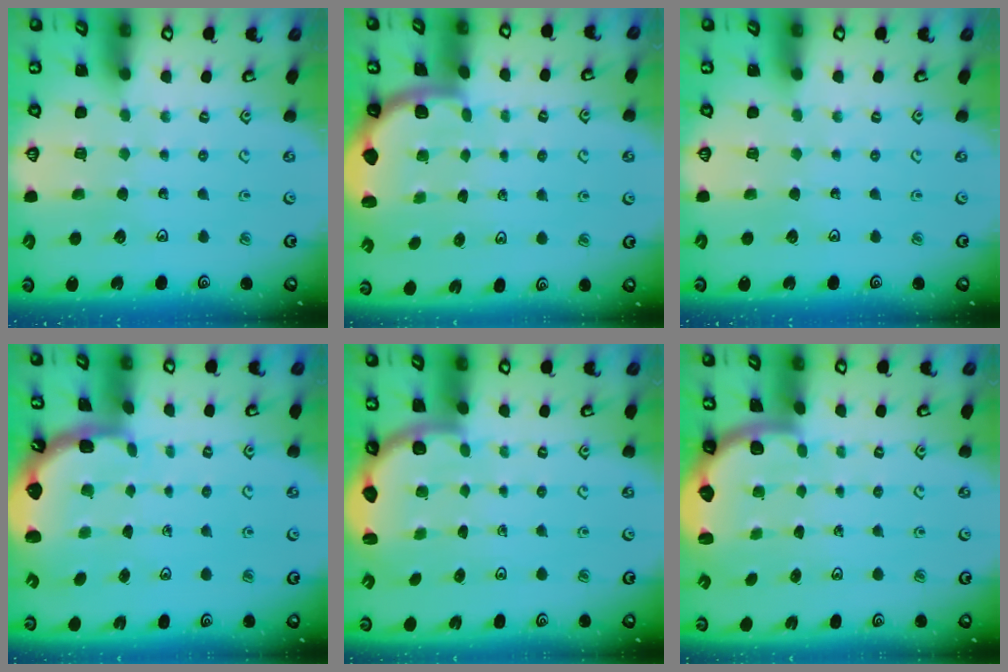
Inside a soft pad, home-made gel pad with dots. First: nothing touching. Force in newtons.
{"total": 1.8, "press": 1.7, "slide": 0.3}
{"total": 0.0}
{"total": 2.4, "press": 1.5, "slide": 1.9}
{"total": 3.4, "press": 2.7, "slide": 2.2}
{"total": 2.1, "press": 1.9, "slide": 1.0}